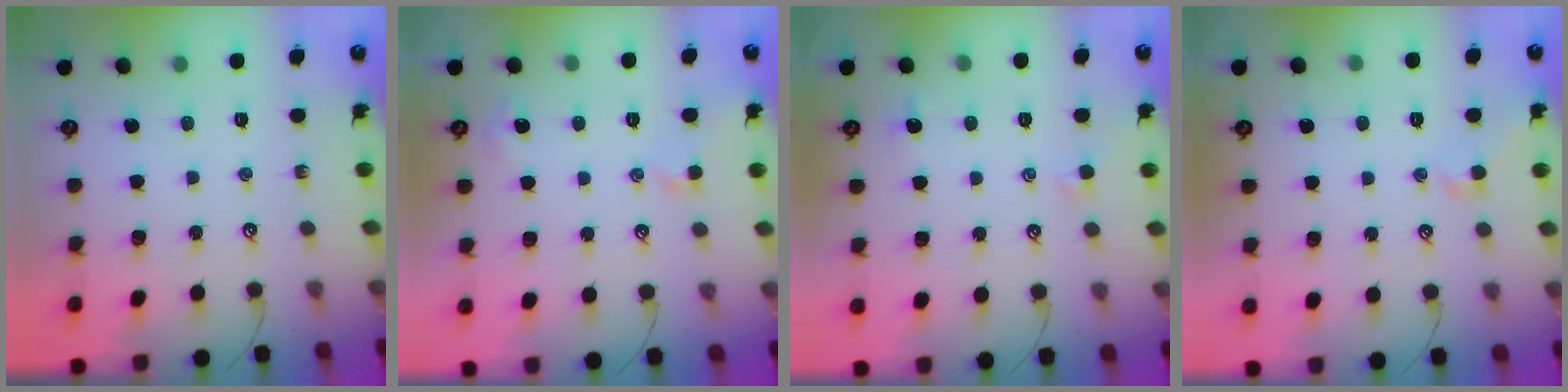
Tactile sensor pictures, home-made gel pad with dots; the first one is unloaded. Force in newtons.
{"total": 2.9, "press": 2.8, "slide": 0.8}
{"total": 0.8, "press": 0.6, "slide": 0.5}
{"total": 2.1, "press": 2.1, "slide": 0.5}